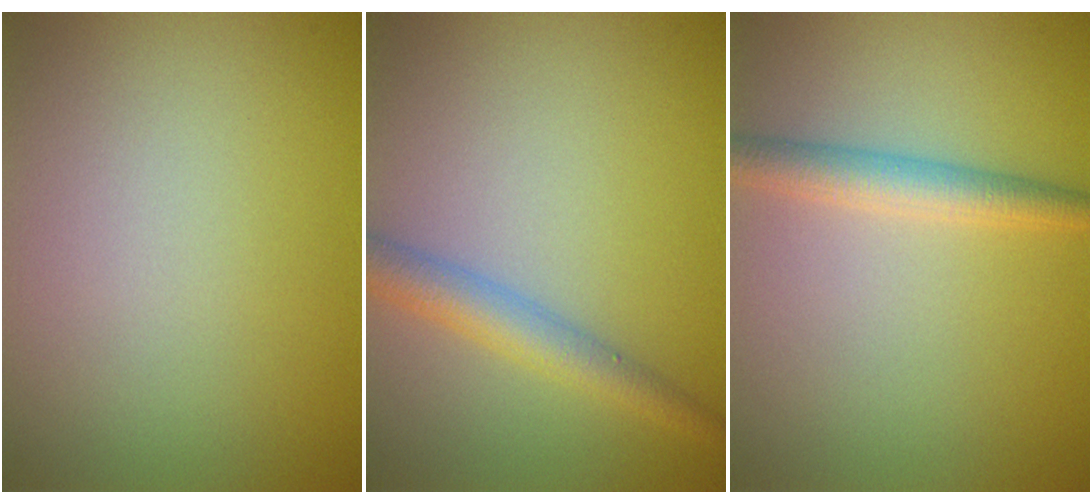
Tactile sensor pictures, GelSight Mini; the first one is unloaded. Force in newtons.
{"total": 3.3, "press": 3.3, "slide": 0.1}
{"total": 2.6, "press": 2.6, "slide": 0.0}